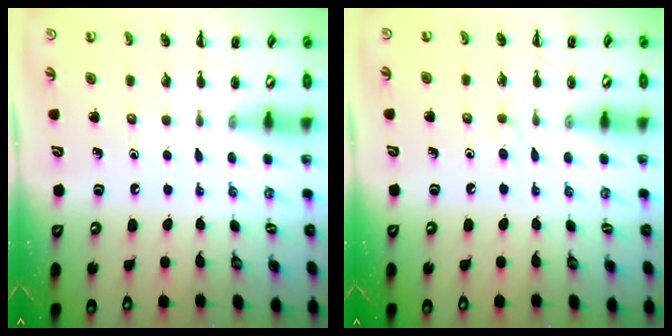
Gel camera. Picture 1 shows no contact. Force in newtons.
{"total": 2.2, "press": 2.0, "slide": 1.0}